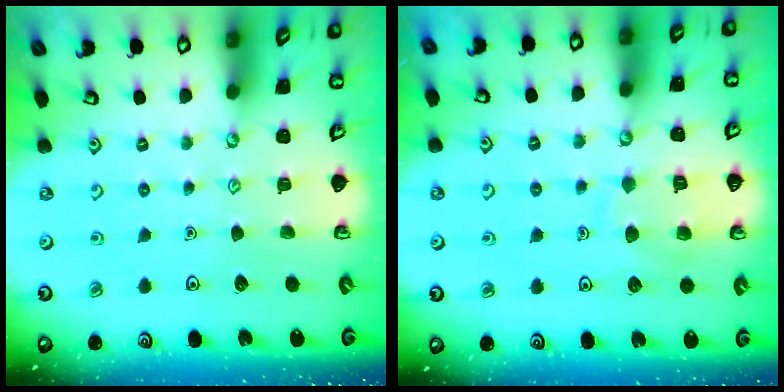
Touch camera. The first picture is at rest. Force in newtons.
{"total": 8.3, "press": 8.2, "slide": 0.8}